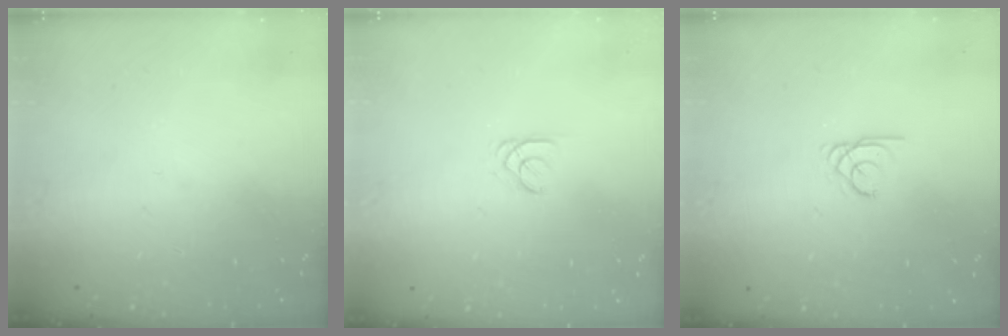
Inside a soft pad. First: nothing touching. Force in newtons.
{"total": 1.8, "press": 1.7, "slide": 0.2}
{"total": 1.9, "press": 1.9, "slide": 0.0}